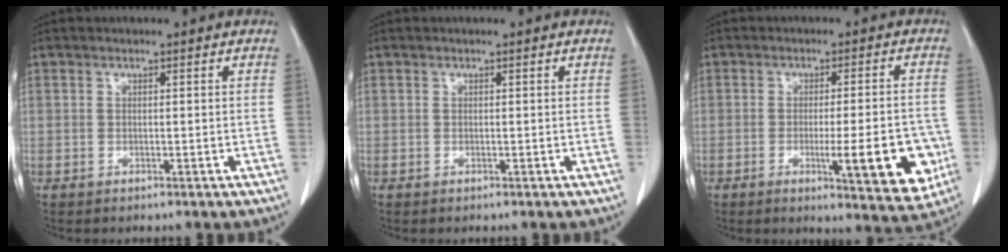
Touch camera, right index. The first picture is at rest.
{"total": 0.0}
{"total": 11.6, "force": [-3.3, 2.1, 10.9], "torque": [-0.132, -0.010, -0.036]}